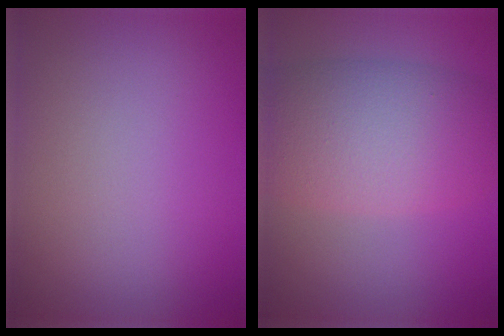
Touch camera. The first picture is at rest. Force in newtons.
{"total": 8.4, "press": 8.4, "slide": 0.4}